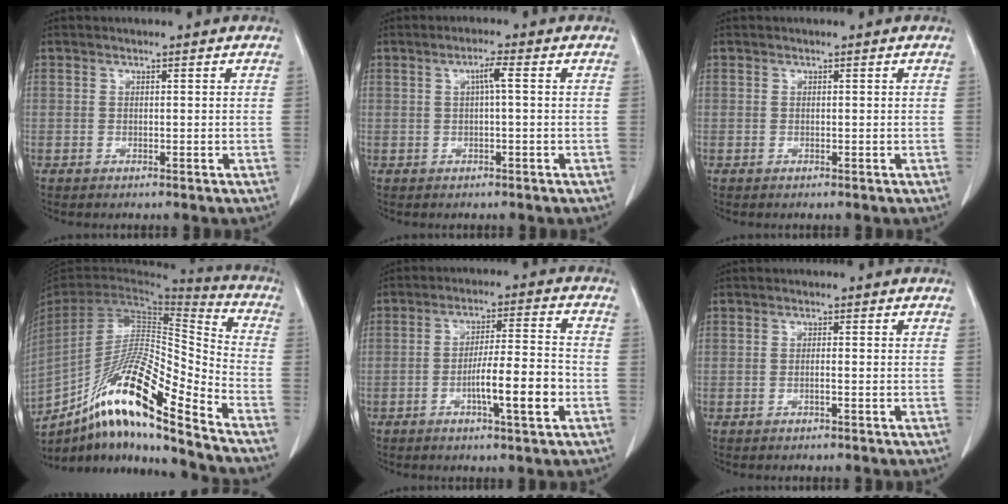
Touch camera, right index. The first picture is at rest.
{"total": 2.3, "force": [0.4, 0.0, 2.3], "torque": [-0.041, 0.005, 0.007]}
{"total": 0.0}
{"total": 20.6, "force": [-14.2, 1.0, 14.9], "torque": [-0.282, -0.015, -0.259]}
{"total": 9.2, "force": [-3.0, 0.7, 8.6], "torque": [-0.142, 0.002, -0.052]}
{"total": 0.9, "force": [-0.2, 0.0, 0.8], "torque": [-0.016, 0.000, -0.004]}